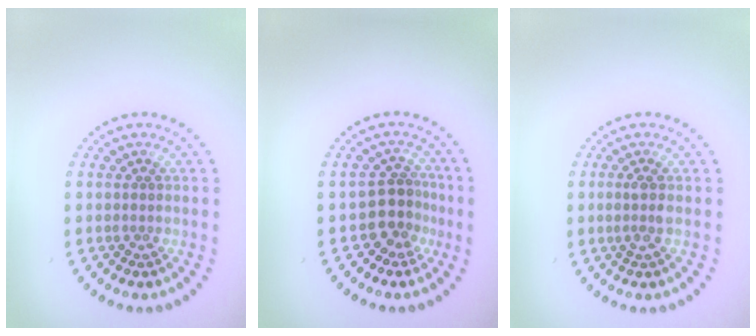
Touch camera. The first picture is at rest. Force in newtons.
{"total": 2.9, "press": 2.3, "slide": 1.8}
{"total": 1.4, "press": 1.2, "slide": 0.7}